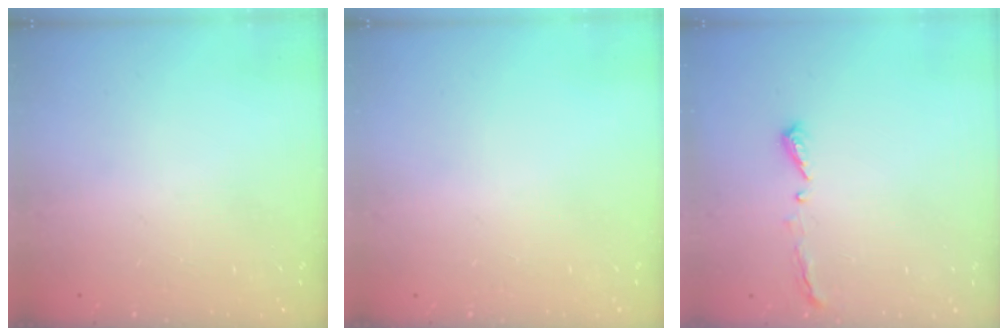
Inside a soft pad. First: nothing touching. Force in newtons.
{"total": 0.0}
{"total": 4.4, "press": 4.3, "slide": 0.6}